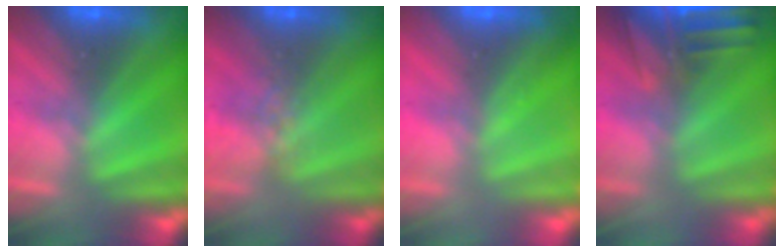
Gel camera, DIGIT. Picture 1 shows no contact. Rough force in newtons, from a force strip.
{"total": 4.2}
{"total": 3.0}
{"total": 8.4}